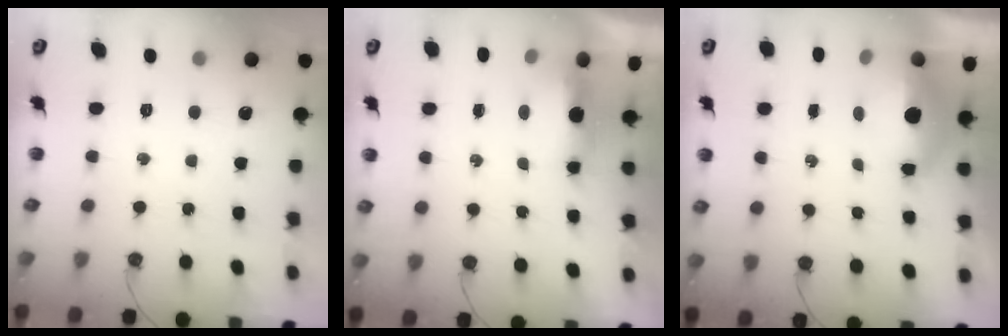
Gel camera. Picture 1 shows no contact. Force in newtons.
{"total": 10.5, "press": 6.1, "slide": 8.5}
{"total": 7.4, "press": 7.4, "slide": 0.9}